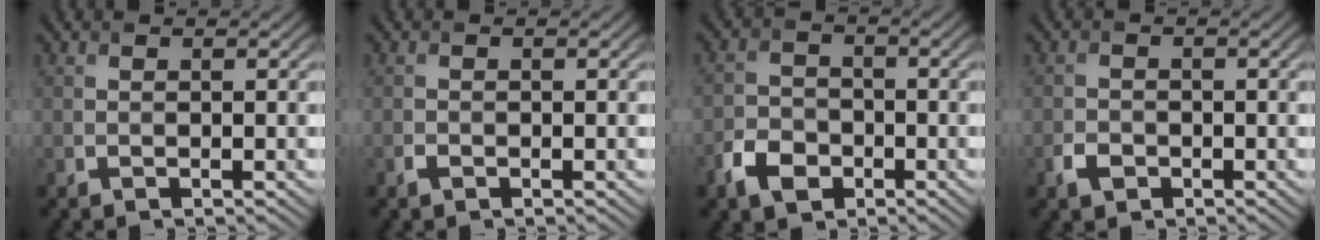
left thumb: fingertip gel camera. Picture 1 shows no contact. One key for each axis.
{"total": 0.7, "fx": -0.5, "fy": 0.4, "fz": 0.4, "tx": -0.009, "ty": -0.003, "tz": -0.009}
{"total": 4.7, "fx": -2.7, "fy": 3.2, "fz": 2.2, "tx": -0.050, "ty": -0.004, "tz": -0.059}
{"total": 2.0, "fx": -1.1, "fy": 1.5, "fz": 0.9, "tx": -0.021, "ty": -0.003, "tz": -0.024}